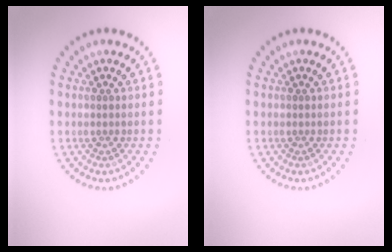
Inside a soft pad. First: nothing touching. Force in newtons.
{"total": 0.0}